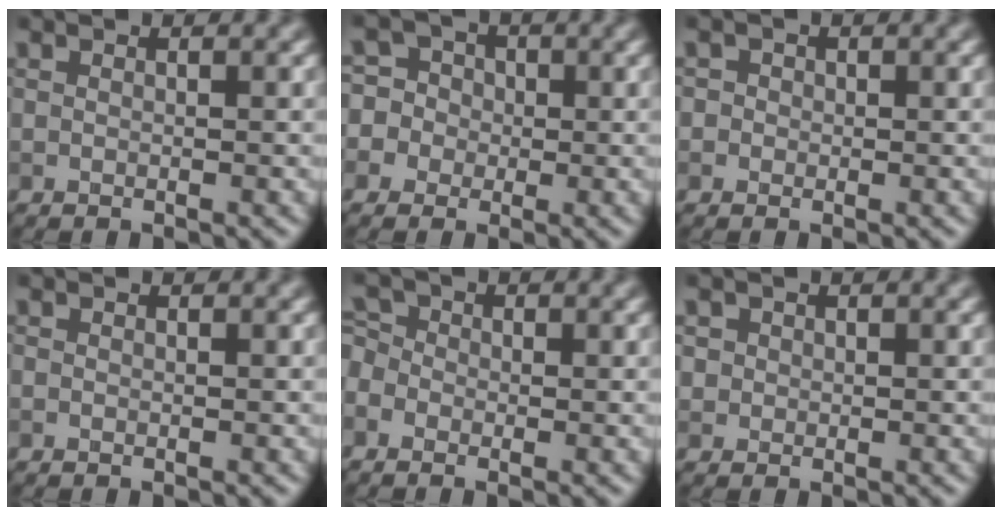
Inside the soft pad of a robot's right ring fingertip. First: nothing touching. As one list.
[{"total": 5.8, "force": [-0.9, 5.6, 1.4], "torque": [-0.012, 0.031, -0.050]}, {"total": 1.4, "force": [0.4, 1.3, 0.4], "torque": [0.008, 0.002, -0.005]}, {"total": 0.0}, {"total": 2.3, "force": [-0.5, 2.0, 1.2], "torque": [-0.018, 0.010, -0.022]}, {"total": 1.2, "force": [0.3, 1.1, 0.2], "torque": [0.003, -0.001, 0.006]}]